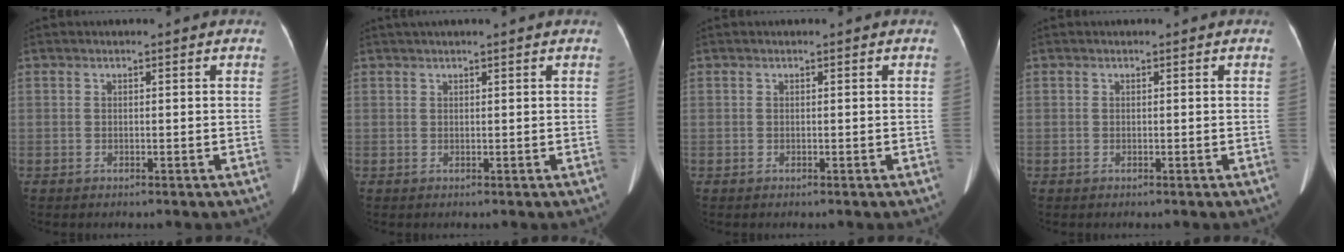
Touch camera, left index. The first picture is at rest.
{"total": 3.0, "force": [2.5, -0.5, 1.7], "torque": [-0.020, 0.031, 0.041]}
{"total": 0.0}
{"total": 0.0}